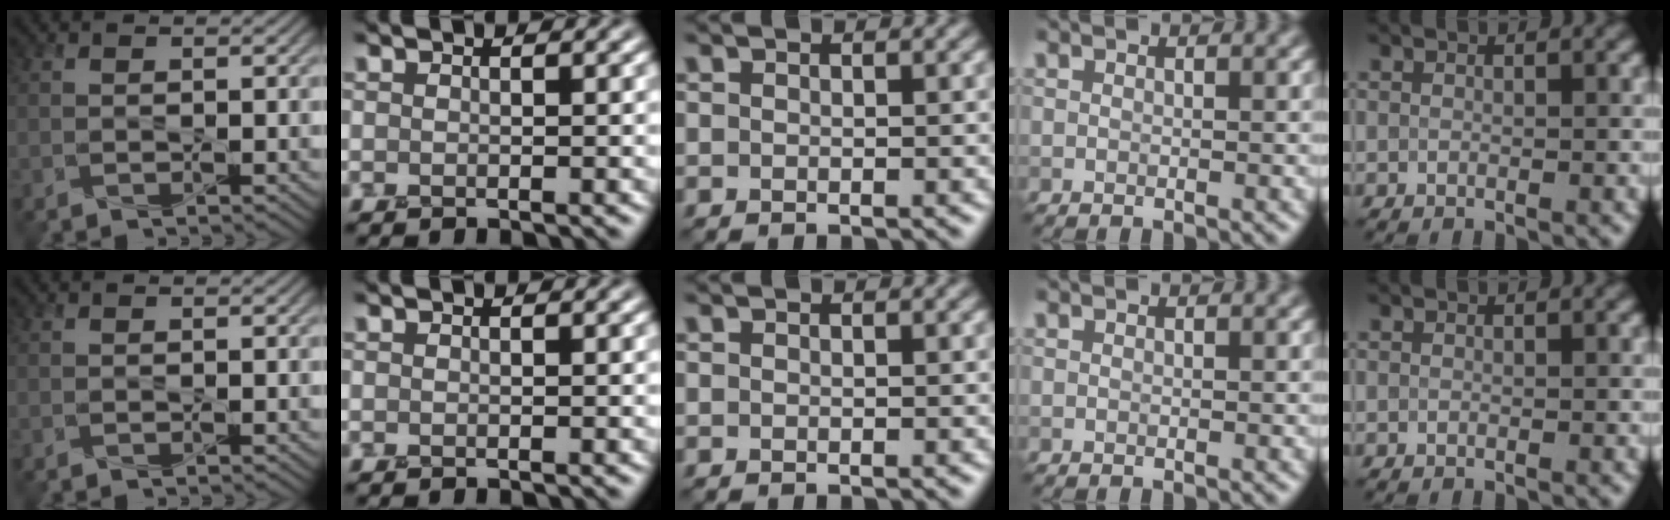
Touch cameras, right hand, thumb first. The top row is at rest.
{}